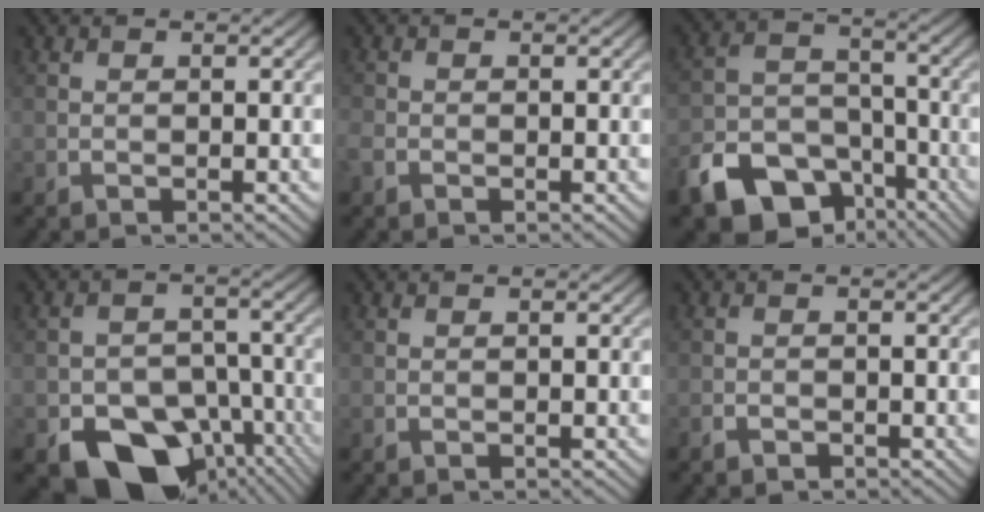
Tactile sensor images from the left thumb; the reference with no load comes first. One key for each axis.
{"total": 1.6, "fx": -0.9, "fy": 1.1, "fz": 0.6, "tx": -0.021, "ty": -0.003, "tz": -0.024}
{"total": 13.2, "fx": -8.2, "fy": 8.0, "fz": 6.5, "tx": -0.146, "ty": -0.023, "tz": -0.148}
{"total": 13.8, "fx": -8.7, "fy": 8.7, "fz": 6.3, "tx": -0.093, "ty": -0.024, "tz": -0.126}
{"total": 0.0}
{"total": 1.2, "fx": -0.9, "fy": 0.6, "fz": 0.4, "tx": -0.007, "ty": -0.001, "tz": -0.020}